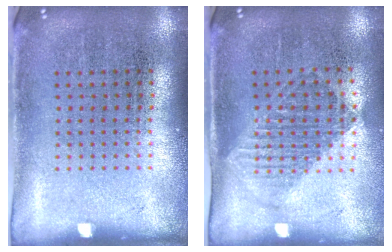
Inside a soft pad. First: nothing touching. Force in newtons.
{"total": 1.2, "press": 1.1, "slide": 0.6}